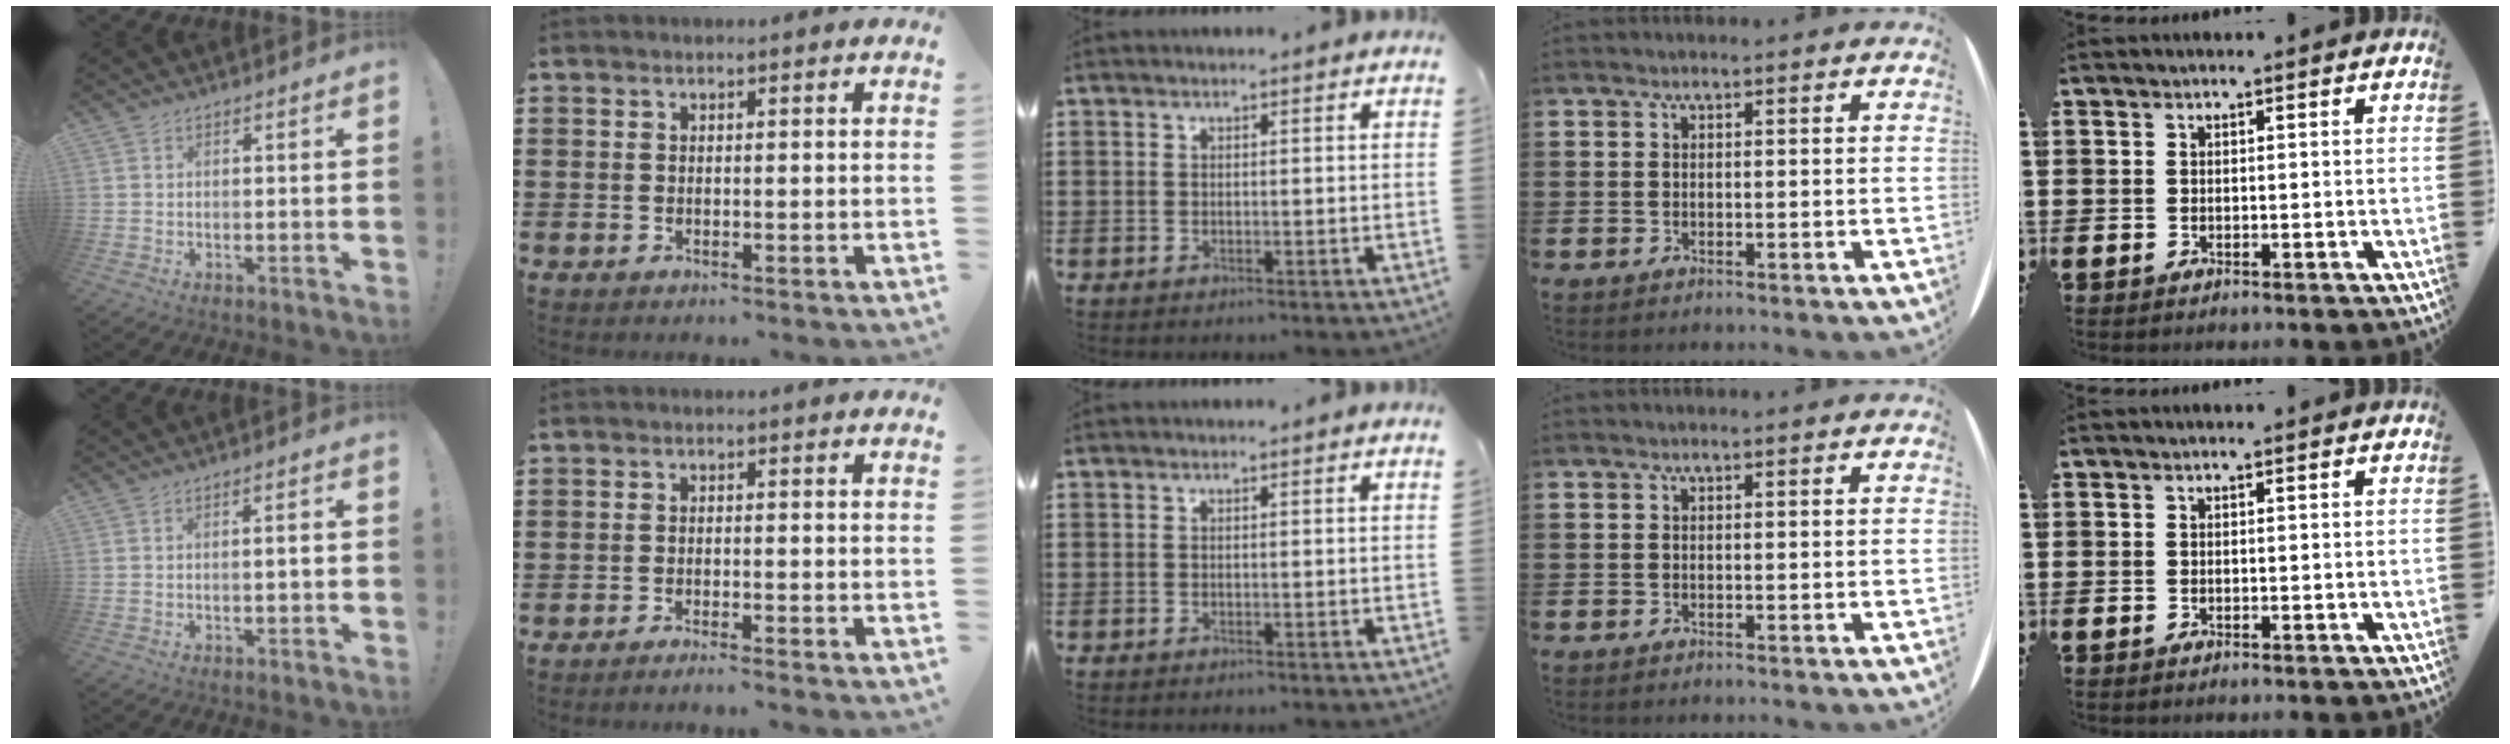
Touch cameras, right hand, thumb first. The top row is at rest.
{"thumb": {"total": 2.1, "force": [-0.7, 0.0, 2.0], "torque": [-0.038, 0.004, -0.014]}, "index": {"total": 1.4, "force": [-1.3, -0.2, 0.3], "torque": [-0.005, 0.001, -0.026]}}